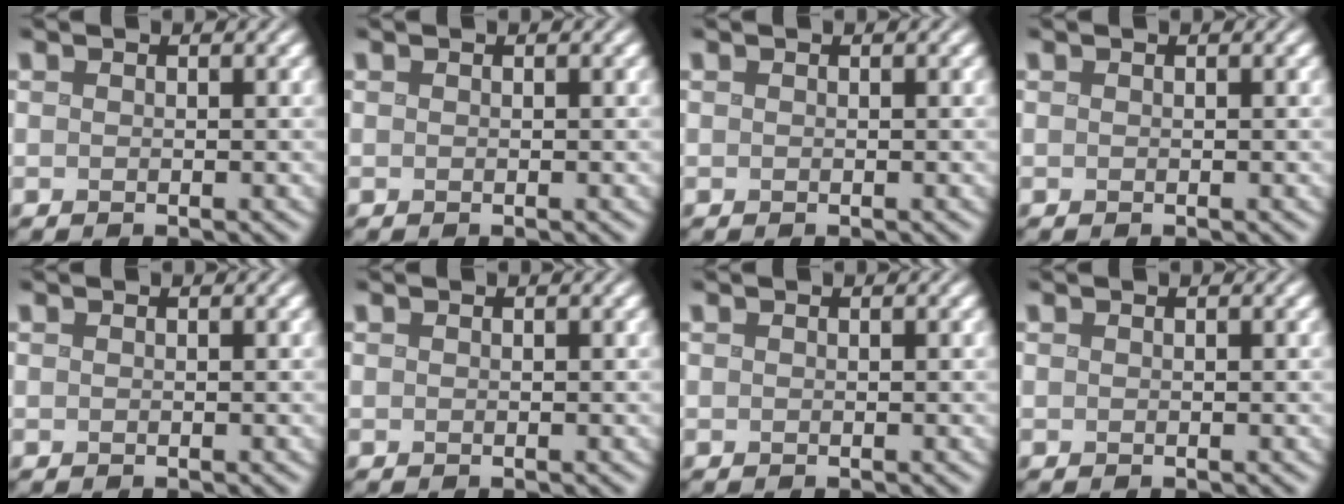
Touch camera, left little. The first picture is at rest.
{"total": 0.0}
{"total": 0.0}
{"total": 0.0}
{"total": 0.0}
{"total": 0.0}
{"total": 0.0}
{"total": 0.0}